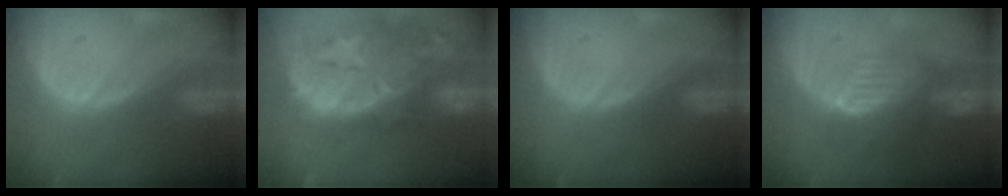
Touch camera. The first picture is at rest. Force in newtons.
{"total": 14.6, "press": 11.8, "slide": 8.6}
{"total": 0.0}
{"total": 8.1, "press": 7.1, "slide": 3.7}